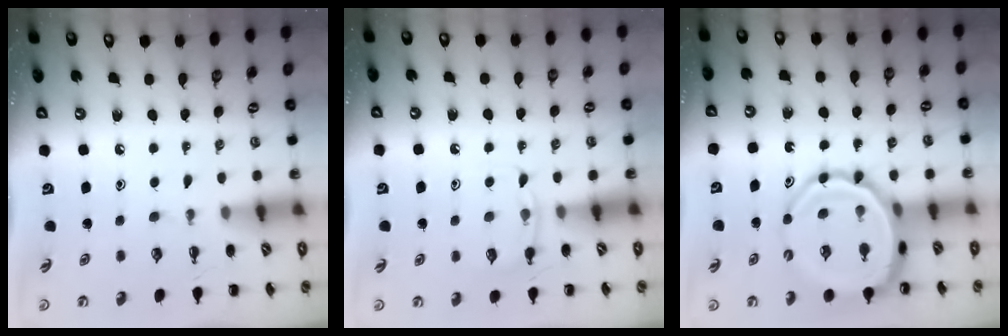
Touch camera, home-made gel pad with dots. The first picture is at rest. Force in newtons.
{"total": 5.3, "press": 5.0, "slide": 1.5}
{"total": 13.1, "press": 12.6, "slide": 3.5}